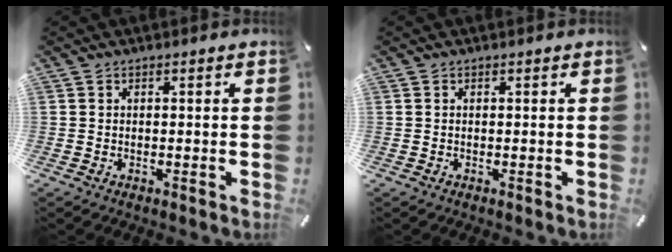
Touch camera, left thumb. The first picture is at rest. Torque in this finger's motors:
{"motor_torque": [-0.17, -0.33, -0.03, 0.11, 0.00]}